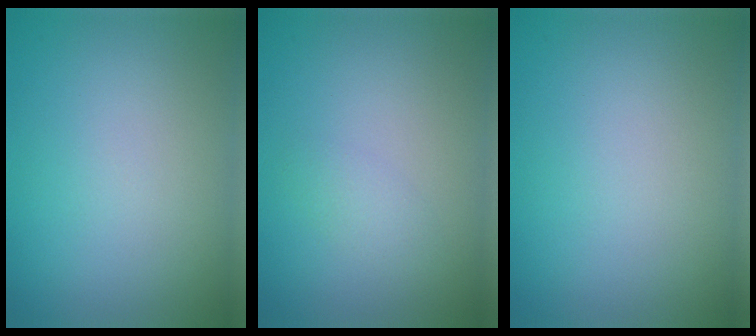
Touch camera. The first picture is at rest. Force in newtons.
{"total": 1.1, "press": 1.1, "slide": 0.0}
{"total": 0.0}